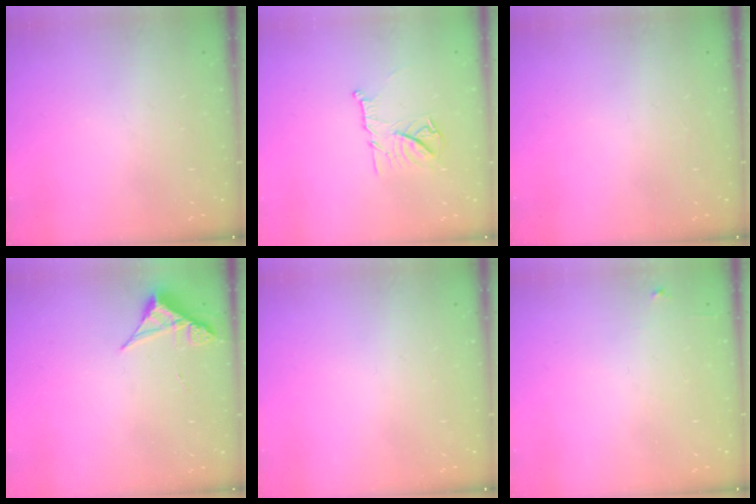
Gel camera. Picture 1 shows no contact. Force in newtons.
{"total": 11.4, "press": 11.4, "slide": 0.6}
{"total": 0.0}
{"total": 4.9, "press": 4.9, "slide": 0.4}
{"total": 0.0}
{"total": 4.8, "press": 4.8, "slide": 0.7}